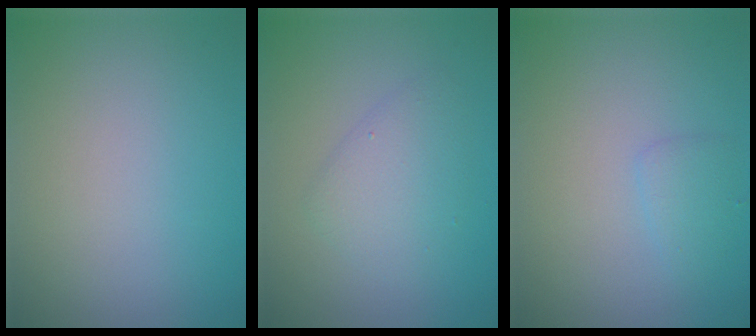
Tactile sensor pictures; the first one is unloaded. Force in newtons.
{"total": 2.9, "press": 2.9, "slide": 0.2}
{"total": 1.3, "press": 1.3, "slide": 0.0}